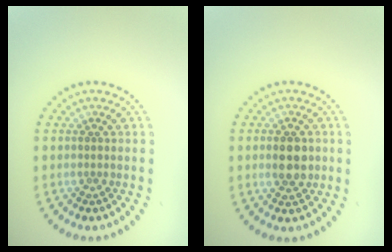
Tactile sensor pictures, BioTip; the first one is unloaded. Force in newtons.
{"total": 2.9, "press": 2.9, "slide": 0.1}